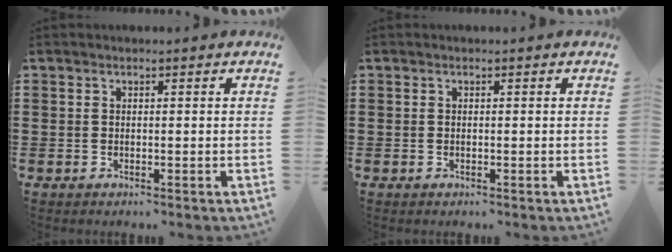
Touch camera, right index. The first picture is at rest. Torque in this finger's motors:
{"motor_torque": [1.07, 1.07, 0.00, 0.01]}